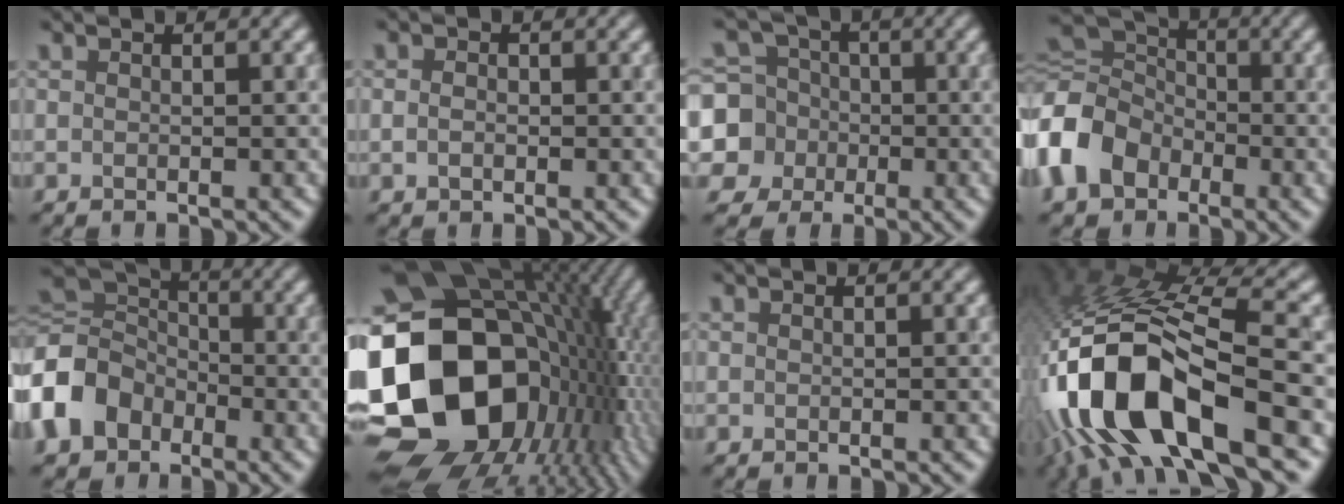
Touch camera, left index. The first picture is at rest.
{"total": 1.2, "force": [-0.1, 0.9, 0.8], "torque": [-0.015, 0.001, -0.005]}
{"total": 8.7, "force": [-1.1, 8.3, 2.3], "torque": [-0.068, 0.011, -0.055]}
{"total": 8.5, "force": [-2.4, 6.6, 4.7], "torque": [-0.125, 0.006, -0.067]}
{"total": 8.2, "force": [-2.7, 6.5, 4.1], "torque": [-0.103, 0.005, -0.072]}
{"total": 22.5, "force": [-1.9, 17.5, 14.1], "torque": [-0.293, -0.026, -0.019]}
{"total": 0.0}
{"total": 15.8, "force": [-5.9, 7.0, 12.9], "torque": [-0.265, 0.005, -0.108]}